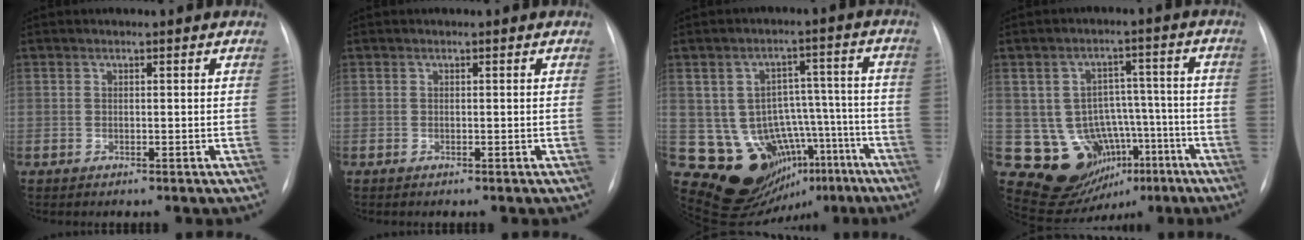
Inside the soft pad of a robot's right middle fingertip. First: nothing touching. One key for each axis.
{"total": 0.0}
{"total": 16.0, "fx": -7.9, "fy": 11.8, "fz": 7.4, "tx": -0.092, "ty": 0.063, "tz": -0.099}
{"total": 12.9, "fx": -5.4, "fy": 10.3, "fz": 5.7, "tx": -0.073, "ty": 0.038, "tz": -0.060}